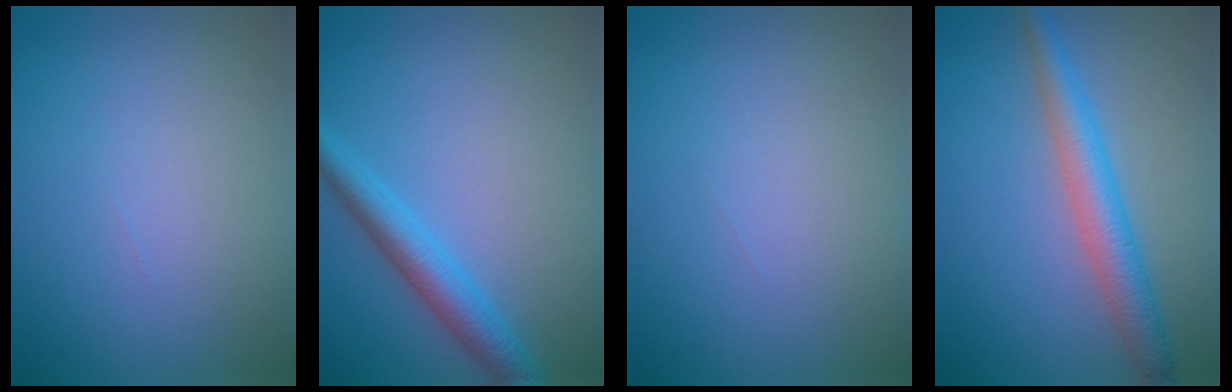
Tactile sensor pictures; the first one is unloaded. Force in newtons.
{"total": 3.6, "press": 3.6, "slide": 0.2}
{"total": 0.0}
{"total": 4.0, "press": 4.0, "slide": 0.1}